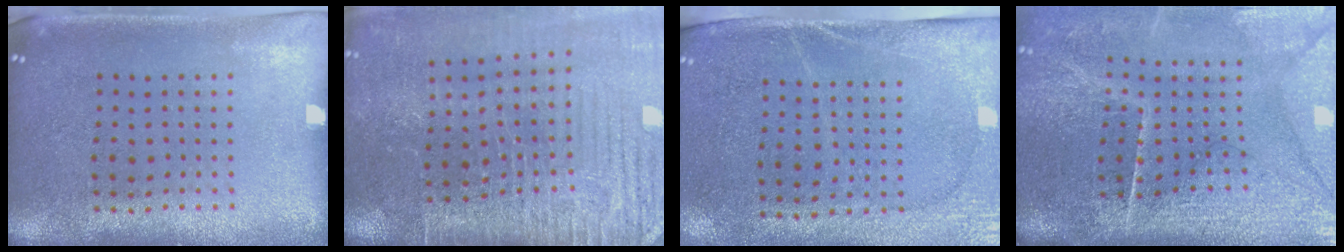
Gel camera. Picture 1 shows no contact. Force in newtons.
{"total": 4.1, "press": 4.0, "slide": 0.9}
{"total": 2.7, "press": 2.3, "slide": 1.4}
{"total": 4.8, "press": 4.0, "slide": 2.7}